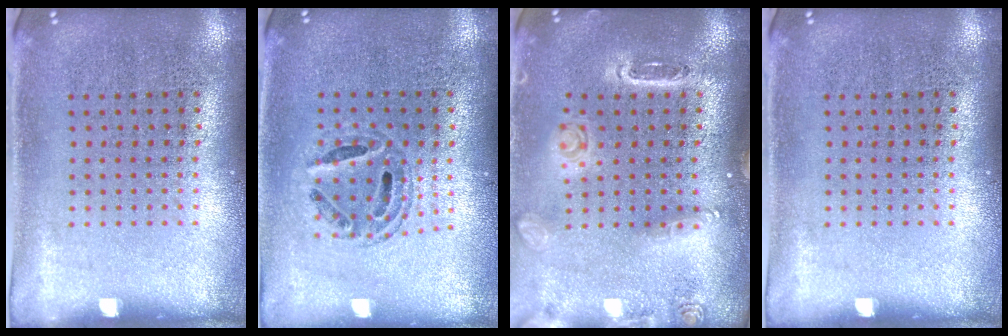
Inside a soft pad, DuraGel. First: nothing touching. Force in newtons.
{"total": 0.8, "press": 0.8, "slide": 0.2}
{"total": 1.5, "press": 1.5, "slide": 0.1}
{"total": 0.0}